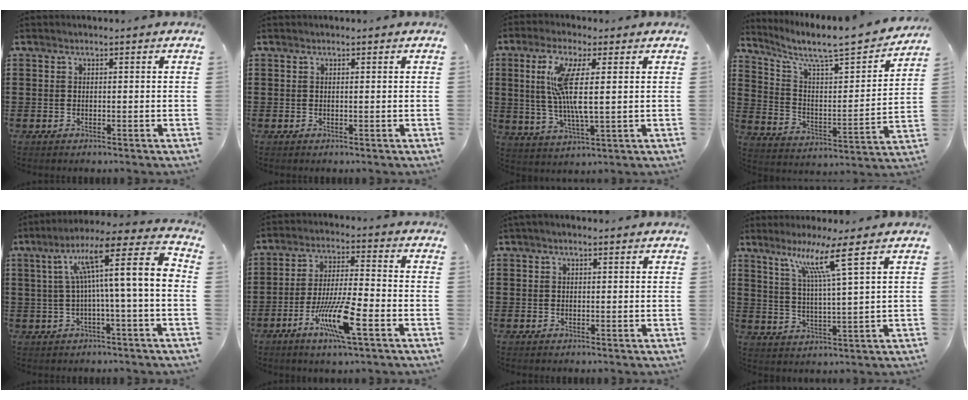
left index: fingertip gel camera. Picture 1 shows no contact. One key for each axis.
{"total": 0.0}
{"total": 9.2, "fx": 2.1, "fy": 2.0, "fz": 8.7, "tx": -0.193, "ty": -0.007, "tz": 0.028}
{"total": 7.7, "fx": 6.8, "fy": 1.0, "fz": 3.4, "tx": -0.093, "ty": -0.054, "tz": 0.109}
{"total": 11.4, "fx": 1.8, "fy": 0.5, "fz": 11.2, "tx": -0.211, "ty": -0.028, "tz": 0.017}
{"total": 10.4, "fx": -5.0, "fy": 1.8, "fz": 8.9, "tx": -0.180, "ty": -0.002, "tz": -0.096}
{"total": 0.7, "fx": 0.2, "fy": 0.5, "fz": 0.3, "tx": -0.008, "ty": 0.006, "tz": 0.003}
{"total": 8.1, "fx": 5.1, "fy": -0.8, "fz": 6.3, "tx": -0.130, "ty": -0.013, "tz": 0.081}